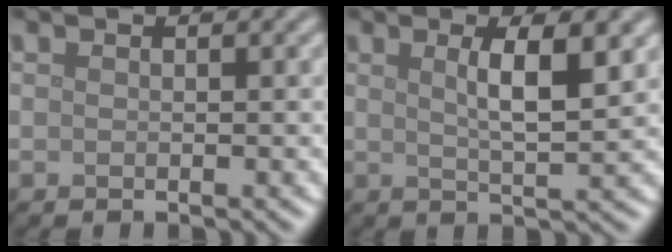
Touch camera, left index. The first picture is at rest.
{"total": 4.5, "force": [1.5, 1.1, 4.1], "torque": [-0.060, 0.000, 0.024]}